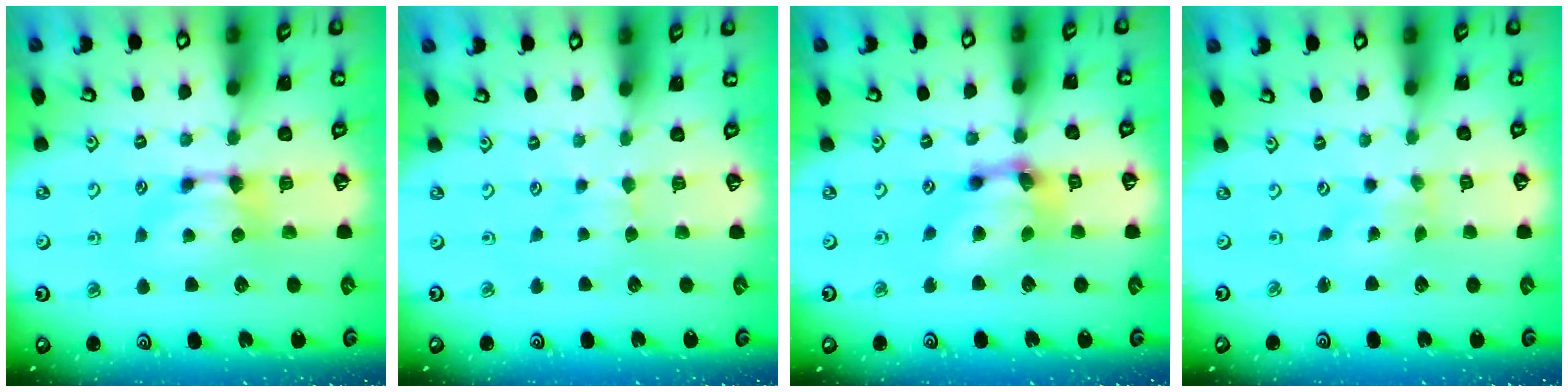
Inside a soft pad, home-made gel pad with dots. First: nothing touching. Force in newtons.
{"total": 2.3, "press": 2.3, "slide": 0.4}
{"total": 6.1, "press": 5.6, "slide": 2.3}
{"total": 3.9, "press": 3.7, "slide": 1.1}